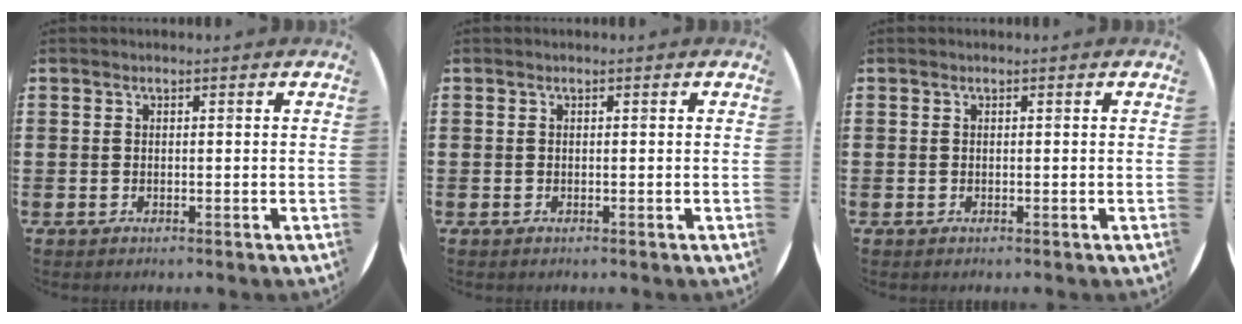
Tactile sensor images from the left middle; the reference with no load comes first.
{"total": 0.0}
{"total": 0.0}